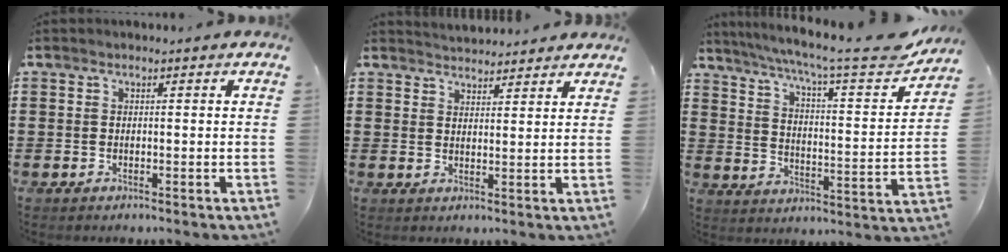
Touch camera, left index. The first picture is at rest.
{"total": 3.1, "force": [3.0, 0.0, -0.1], "torque": [-0.006, -0.010, 0.057]}
{"total": 9.7, "force": [7.9, 0.9, 5.6], "torque": [-0.115, -0.051, 0.123]}